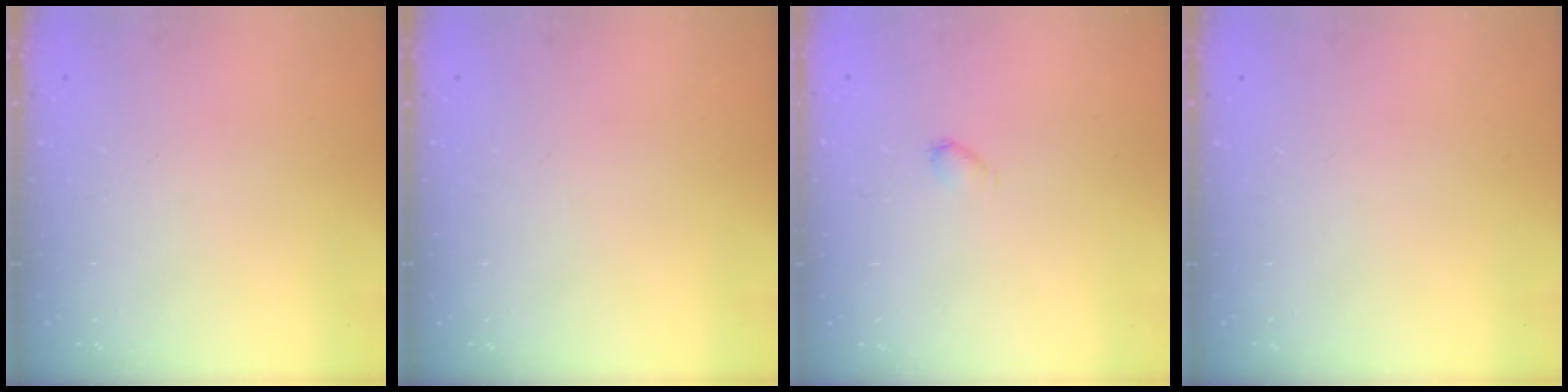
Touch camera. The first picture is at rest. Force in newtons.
{"total": 0.0}
{"total": 2.3, "press": 2.3, "slide": 0.4}
{"total": 0.0}